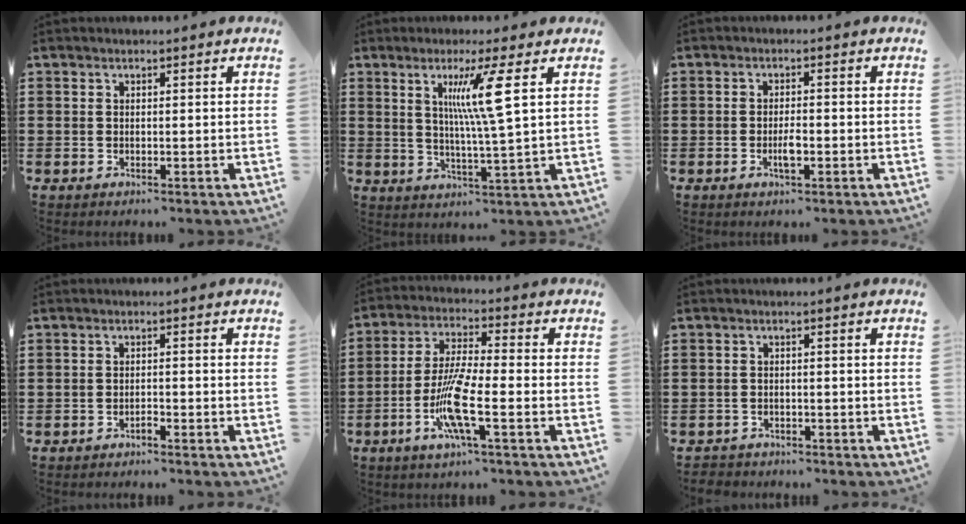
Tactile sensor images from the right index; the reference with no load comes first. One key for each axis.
{"total": 8.6, "fx": 3.0, "fy": -0.5, "fz": 8.0, "tx": -0.162, "ty": -0.004, "tz": 0.043}
{"total": 2.7, "fx": -0.9, "fy": 0.7, "fz": 2.4, "tx": -0.051, "ty": -0.001, "tz": -0.019}
{"total": 1.2, "fx": -1.1, "fy": 0.1, "fz": 0.4, "tx": -0.010, "ty": 0.000, "tz": -0.022}
{"total": 9.6, "fx": -3.5, "fy": 1.4, "fz": 8.9, "tx": -0.189, "ty": -0.015, "tz": -0.070}
{"total": 1.5, "fx": -1.4, "fy": 0.4, "fz": -0.2, "tx": -0.002, "ty": 0.004, "tz": -0.033}